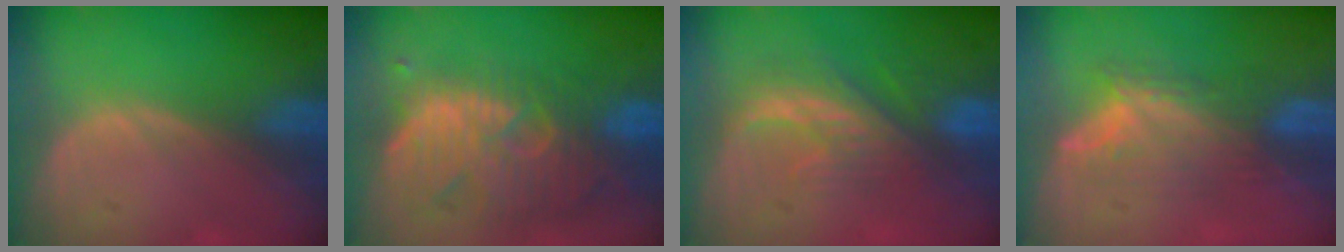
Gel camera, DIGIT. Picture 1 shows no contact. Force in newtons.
{"total": 12.1, "press": 11.0, "slide": 5.1}
{"total": 7.9, "press": 7.2, "slide": 3.4}
{"total": 7.0, "press": 6.5, "slide": 2.6}